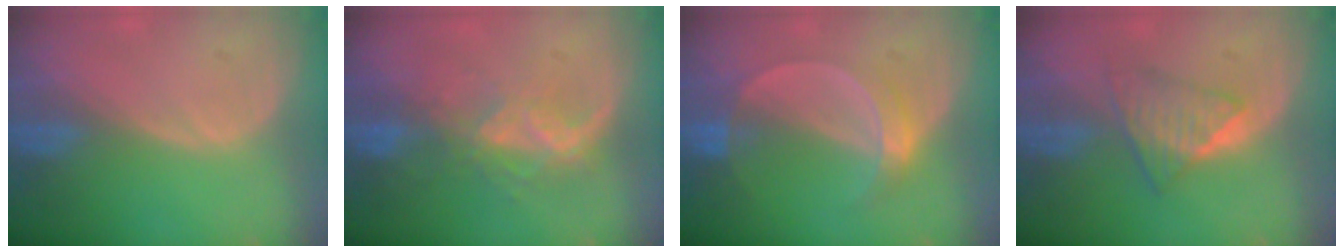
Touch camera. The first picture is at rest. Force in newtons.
{"total": 6.6, "press": 5.8, "slide": 3.1}
{"total": 5.1, "press": 4.6, "slide": 2.1}
{"total": 5.8, "press": 5.1, "slide": 2.7}